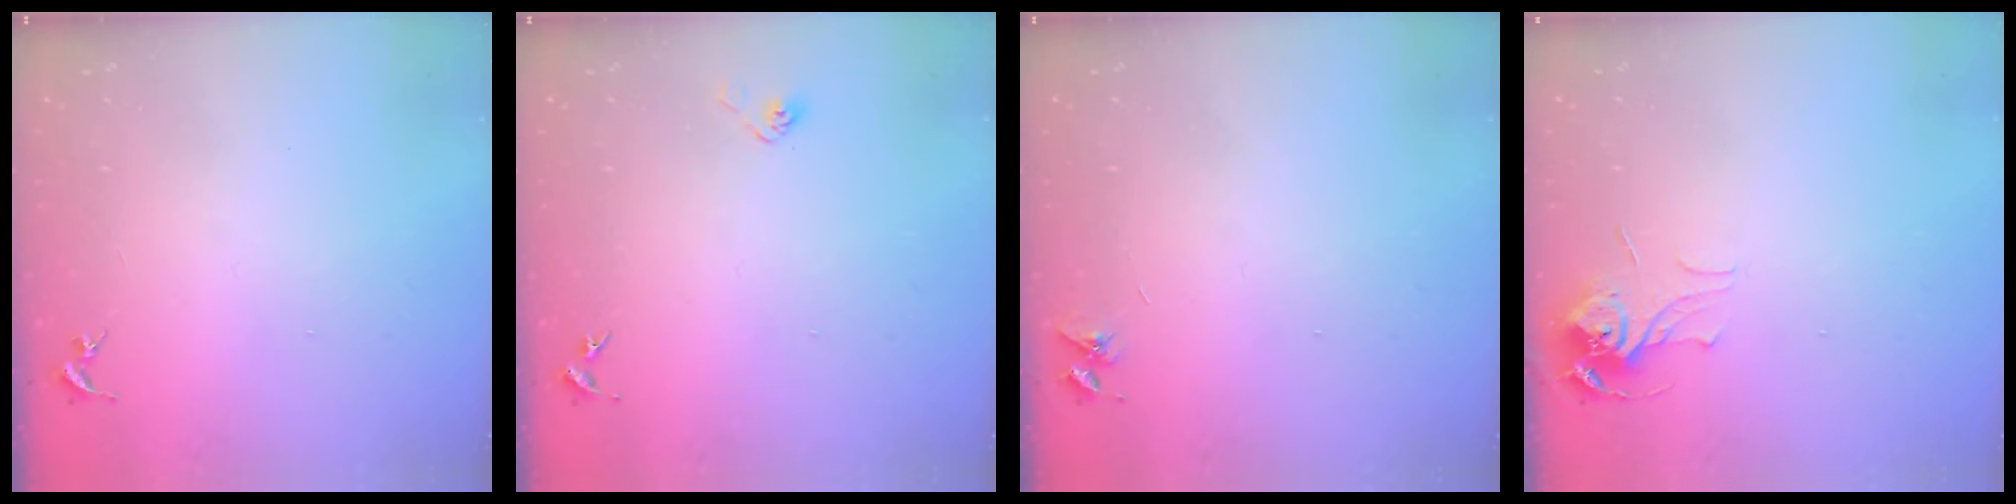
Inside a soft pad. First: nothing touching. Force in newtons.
{"total": 3.0, "press": 2.9, "slide": 0.9}
{"total": 3.6, "press": 3.6, "slide": 0.5}
{"total": 7.8, "press": 7.7, "slide": 0.7}